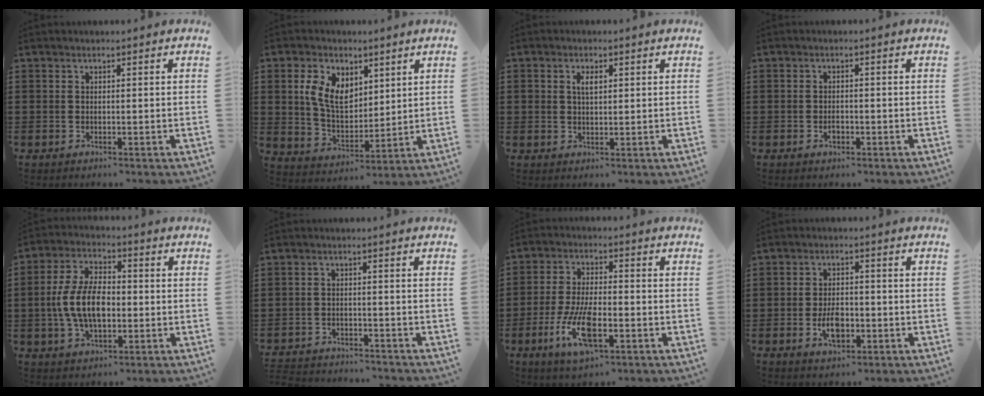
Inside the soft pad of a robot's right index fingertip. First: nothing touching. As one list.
[{"total": 7.5, "force": [3.0, 4.7, 5.1], "torque": [-0.115, 0.014, 0.056]}, {"total": 2.2, "force": [0.8, 1.2, 1.7], "torque": [-0.036, 0.007, 0.013]}, {"total": 1.5, "force": [-0.7, 0.8, 1.1], "torque": [-0.022, -0.002, -0.013]}, {"total": 9.0, "force": [-0.9, 4.7, 7.6], "torque": [-0.175, 0.001, -0.024]}, {"total": 2.9, "force": [-2.9, 0.0, -0.2], "torque": [-0.005, -0.004, -0.062]}, {"total": 10.0, "force": [-4.0, 3.5, 8.5], "torque": [-0.187, -0.010, -0.074]}, {"total": 5.1, "force": [-1.6, 2.7, 4.0], "torque": [-0.076, -0.002, -0.032]}]